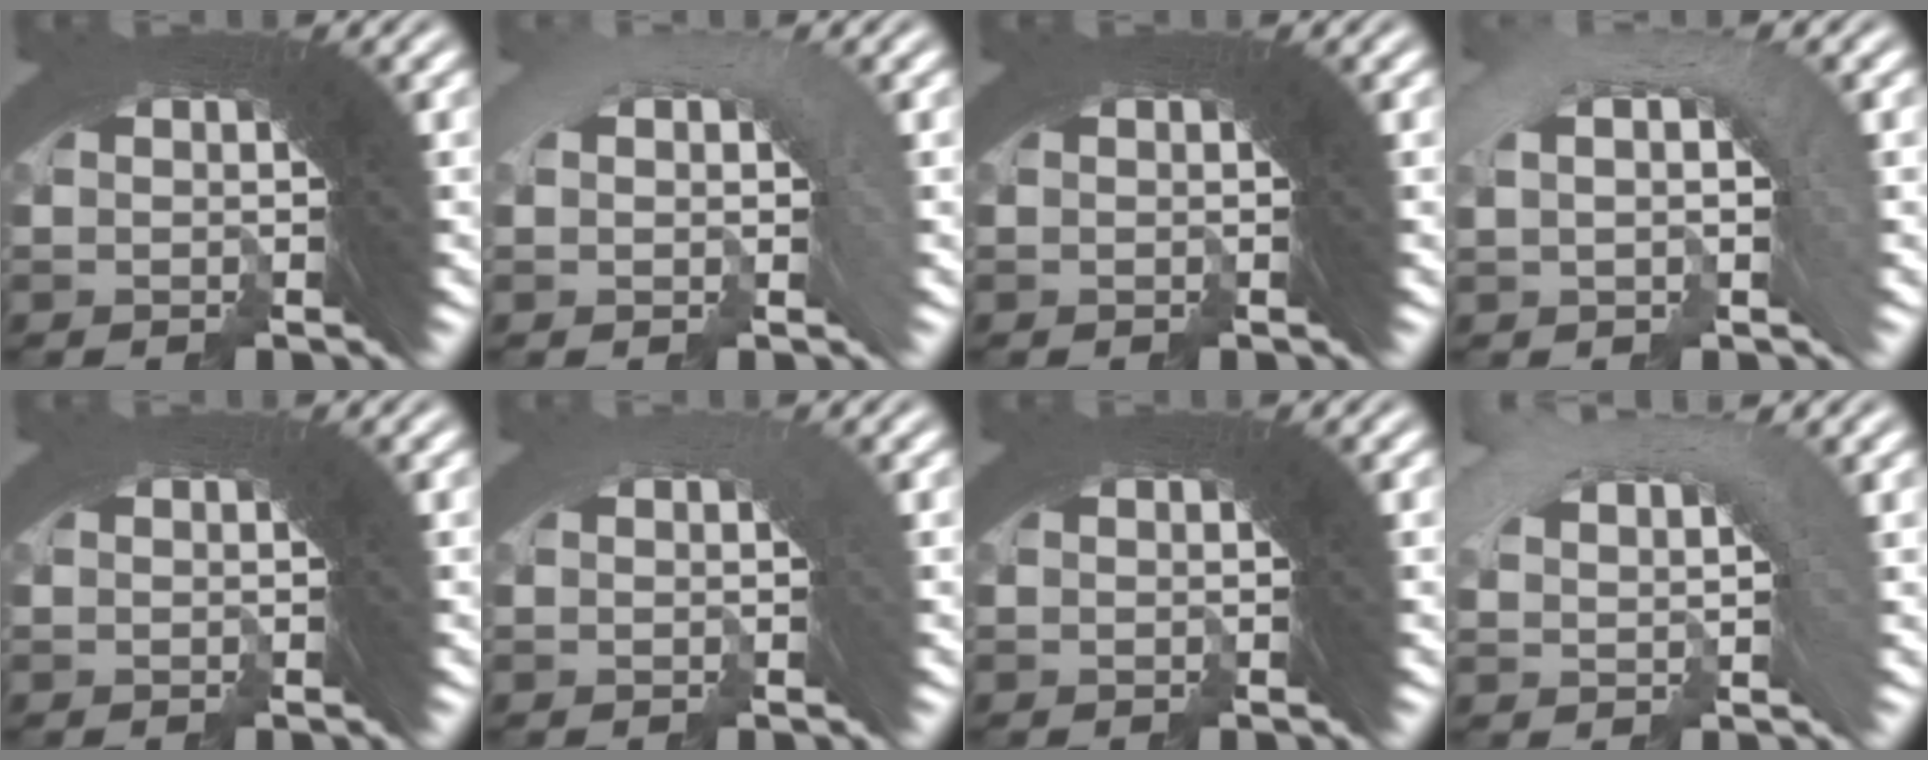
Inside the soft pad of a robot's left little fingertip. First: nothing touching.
{"total": 3.5, "force": [-3.1, 0.7, -1.5], "torque": [0.024, -0.010, -0.045]}
{"total": 0.0}
{"total": 3.5, "force": [-3.0, 1.6, -0.4], "torque": [0.008, 0.008, -0.053]}
{"total": 0.8, "force": [-0.4, -0.4, -0.6], "torque": [0.007, -0.004, -0.005]}
{"total": 3.4, "force": [-2.0, -1.3, -2.4], "torque": [0.031, -0.013, -0.023]}
{"total": 0.0}
{"total": 3.1, "force": [-2.3, 2.1, -0.1], "torque": [-0.005, -0.003, -0.037]}